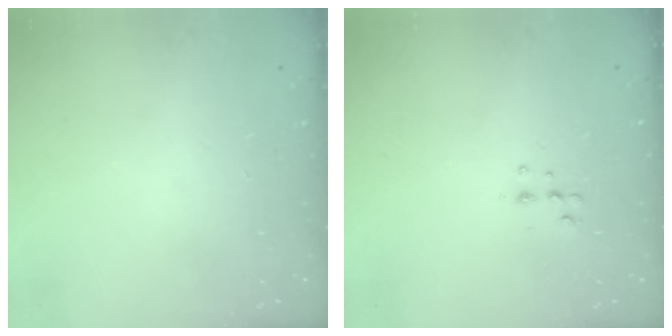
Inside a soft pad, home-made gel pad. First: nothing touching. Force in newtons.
{"total": 5.3, "press": 5.2, "slide": 0.8}